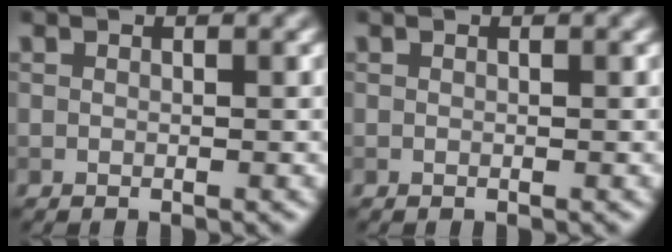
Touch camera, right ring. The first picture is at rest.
{"total": 0.0}